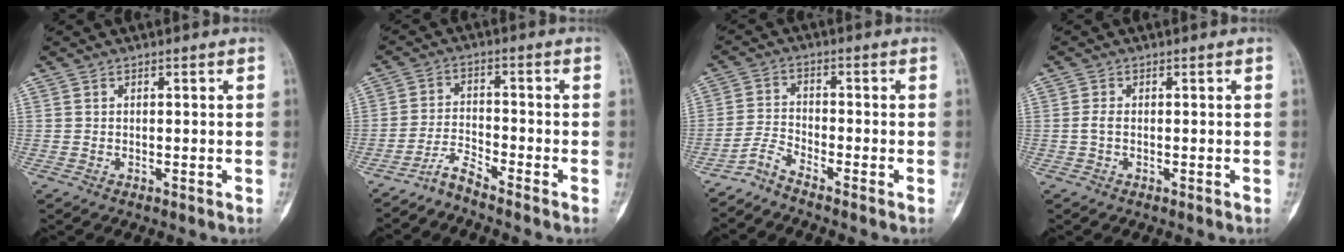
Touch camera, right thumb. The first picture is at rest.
{"total": 3.7, "force": [-3.5, -0.3, 0.9], "torque": [-0.021, 0.019, -0.074]}
{"total": 3.3, "force": [-3.2, -0.2, 0.8], "torque": [-0.024, 0.010, -0.075]}
{"total": 1.3, "force": [-0.1, 0.8, 1.0], "torque": [-0.019, 0.001, -0.004]}